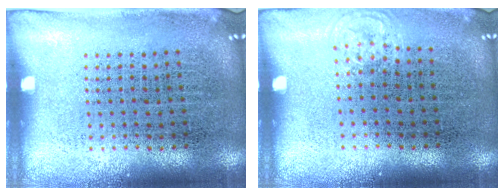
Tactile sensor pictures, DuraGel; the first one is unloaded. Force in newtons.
{"total": 0.5, "press": 0.5, "slide": 0.1}